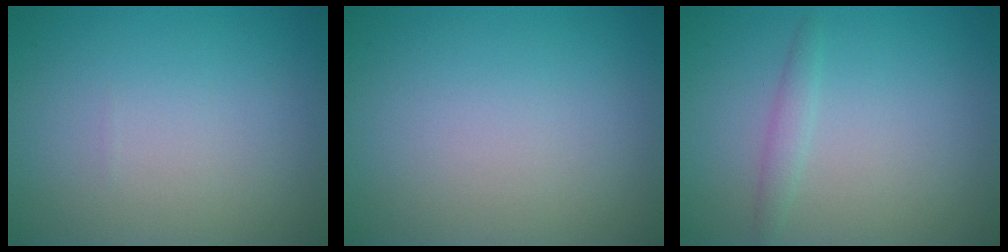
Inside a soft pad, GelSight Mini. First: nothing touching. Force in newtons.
{"total": 0.0}
{"total": 1.3, "press": 1.3, "slide": 0.0}